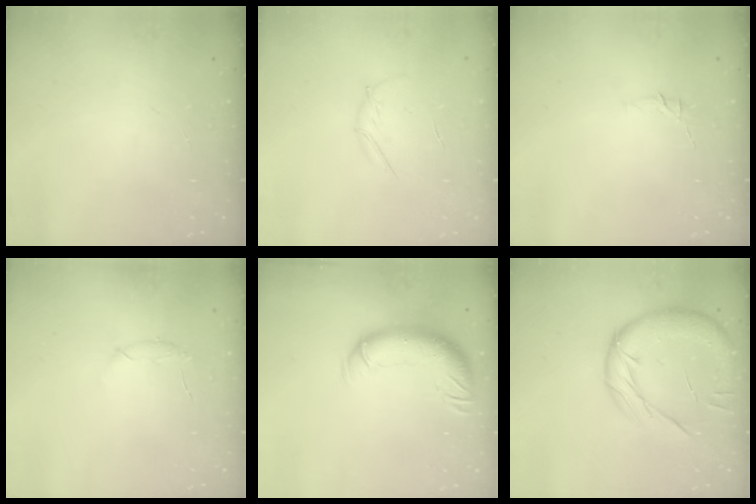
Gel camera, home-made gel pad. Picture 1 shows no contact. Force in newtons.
{"total": 4.1, "press": 4.0, "slide": 1.0}
{"total": 4.5, "press": 4.4, "slide": 1.0}
{"total": 6.9, "press": 6.7, "slide": 1.8}
{"total": 13.0, "press": 12.6, "slide": 3.4}
{"total": 15.2, "press": 15.1, "slide": 1.7}